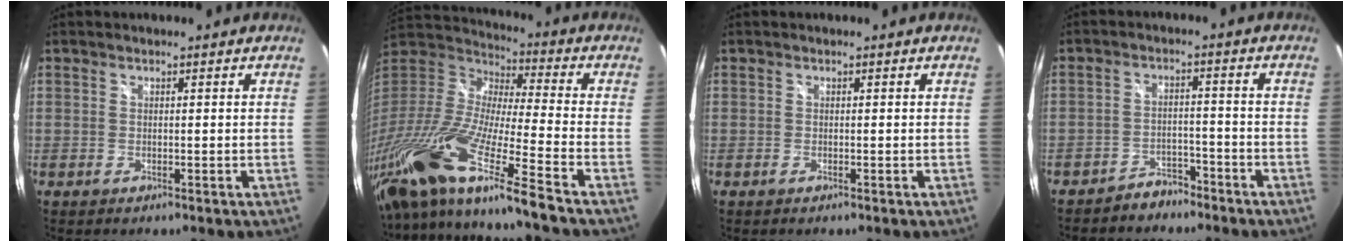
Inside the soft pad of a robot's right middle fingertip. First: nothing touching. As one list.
[{"total": 26.9, "force": [-18.6, 0.4, 19.5], "torque": [-0.340, -0.076, -0.344]}, {"total": 0.5, "force": [-0.4, -0.1, 0.4], "torque": [-0.007, -0.002, -0.009]}, {"total": 4.7, "force": [-4.1, 2.1, 0.7], "torque": [-0.027, 0.015, -0.060]}]